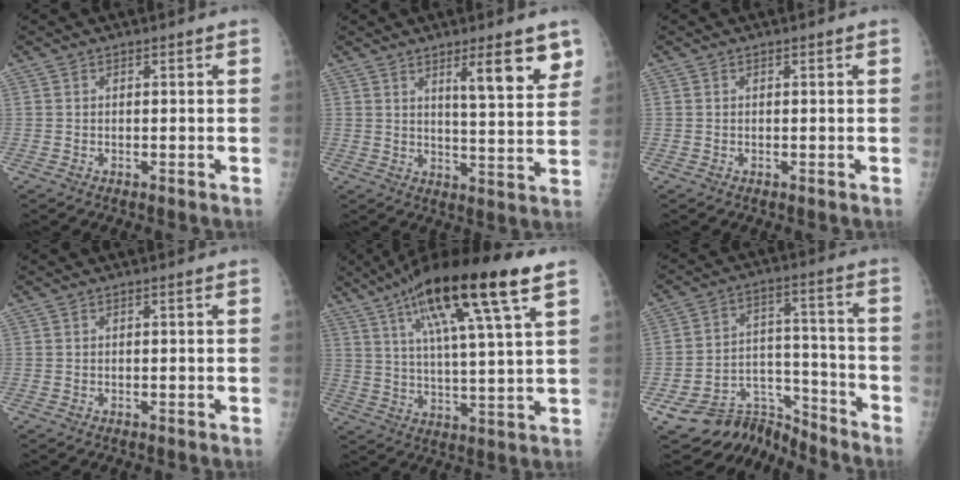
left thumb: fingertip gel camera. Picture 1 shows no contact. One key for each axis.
{"total": 10.5, "fx": 5.9, "fy": 2.0, "fz": 8.4, "tx": -0.104, "ty": -0.041, "tz": 0.088}
{"total": 0.0}
{"total": 0.0}
{"total": 19.9, "fx": 10.5, "fy": 3.0, "fz": 16.7, "tx": -0.281, "ty": -0.016, "tz": 0.176}
{"total": 12.0, "fx": -11.0, "fy": 4.7, "fz": 0.3, "tx": 0.026, "ty": 0.109, "tz": -0.183}